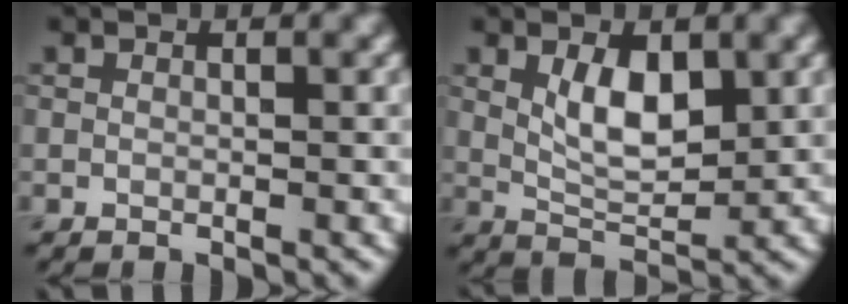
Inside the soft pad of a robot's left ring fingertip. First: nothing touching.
{"total": 4.1, "force": [1.2, 1.9, 3.5], "torque": [-0.067, -0.004, 0.026]}